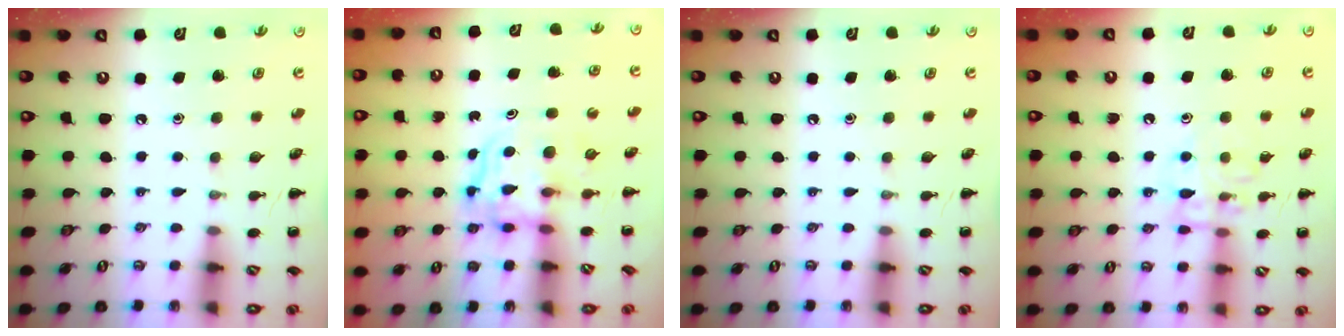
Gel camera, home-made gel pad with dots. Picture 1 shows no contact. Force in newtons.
{"total": 3.6, "press": 3.6, "slide": 0.2}
{"total": 0.0}
{"total": 10.7, "press": 10.7, "slide": 0.8}